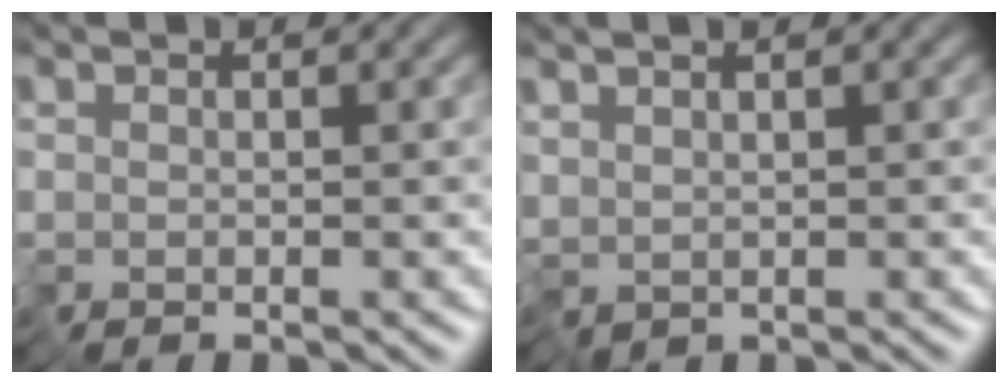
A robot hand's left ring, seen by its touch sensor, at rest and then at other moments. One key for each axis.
{"total": 1.2, "fx": 1.0, "fy": 0.2, "fz": 0.7, "tx": -0.024, "ty": 0.000, "tz": 0.022}